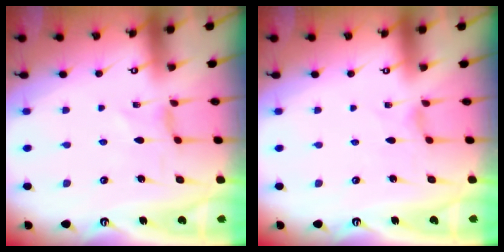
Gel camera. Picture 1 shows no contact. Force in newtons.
{"total": 0.0}